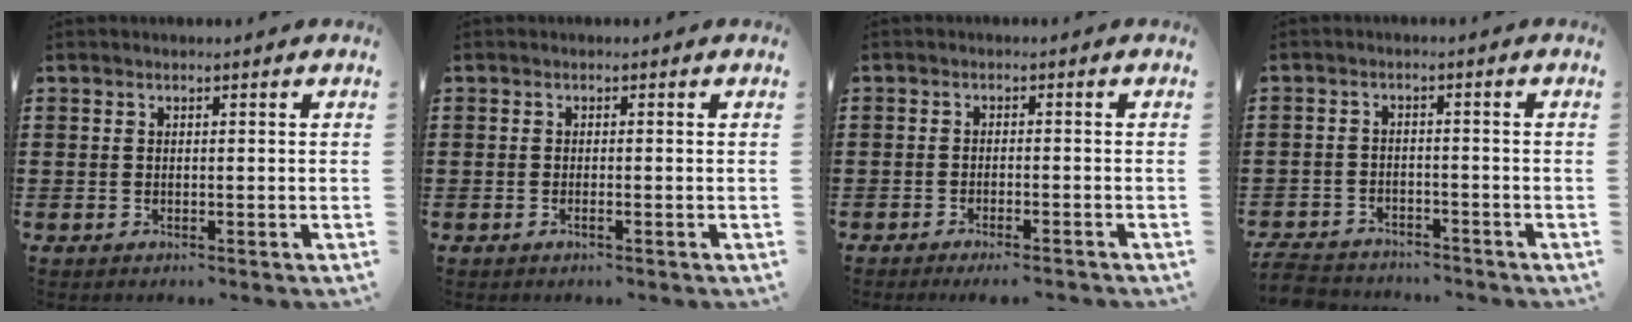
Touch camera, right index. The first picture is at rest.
{"total": 0.7, "force": [-0.3, 0.0, 0.6], "torque": [-0.011, -0.004, -0.006]}
{"total": 1.8, "force": [-1.7, -0.2, 0.8], "torque": [-0.021, -0.004, -0.034]}
{"total": 3.5, "force": [-3.4, 0.6, 0.1], "torque": [-0.021, -0.002, -0.077]}